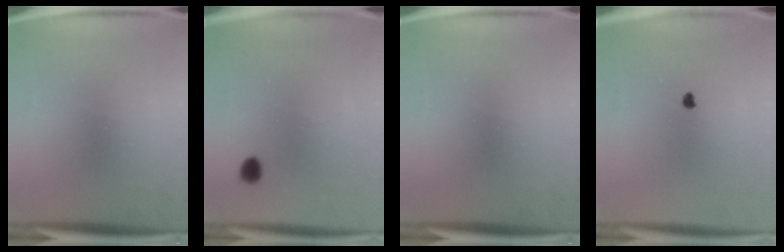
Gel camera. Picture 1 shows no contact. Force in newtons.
{"total": 2.1}
{"total": 0.0}
{"total": 1.0}